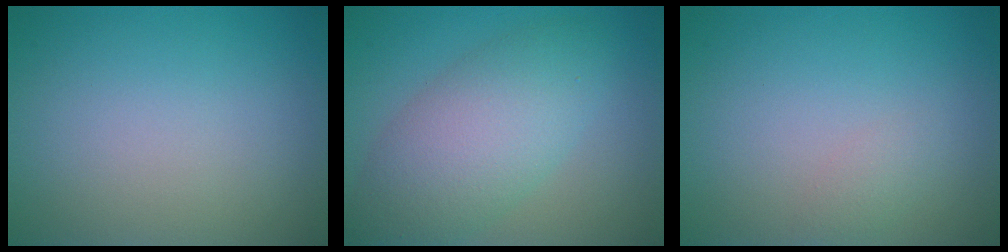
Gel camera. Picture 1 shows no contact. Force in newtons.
{"total": 6.9, "press": 6.9, "slide": 0.1}
{"total": 1.0, "press": 1.0, "slide": 0.1}